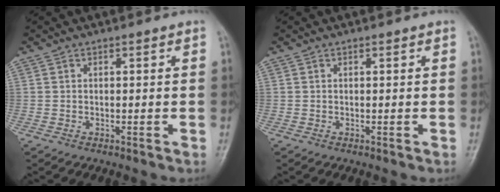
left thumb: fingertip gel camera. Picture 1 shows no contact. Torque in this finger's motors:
{"motor_torque": [-0.13, -0.02, -0.21, 0.10, 0.00]}